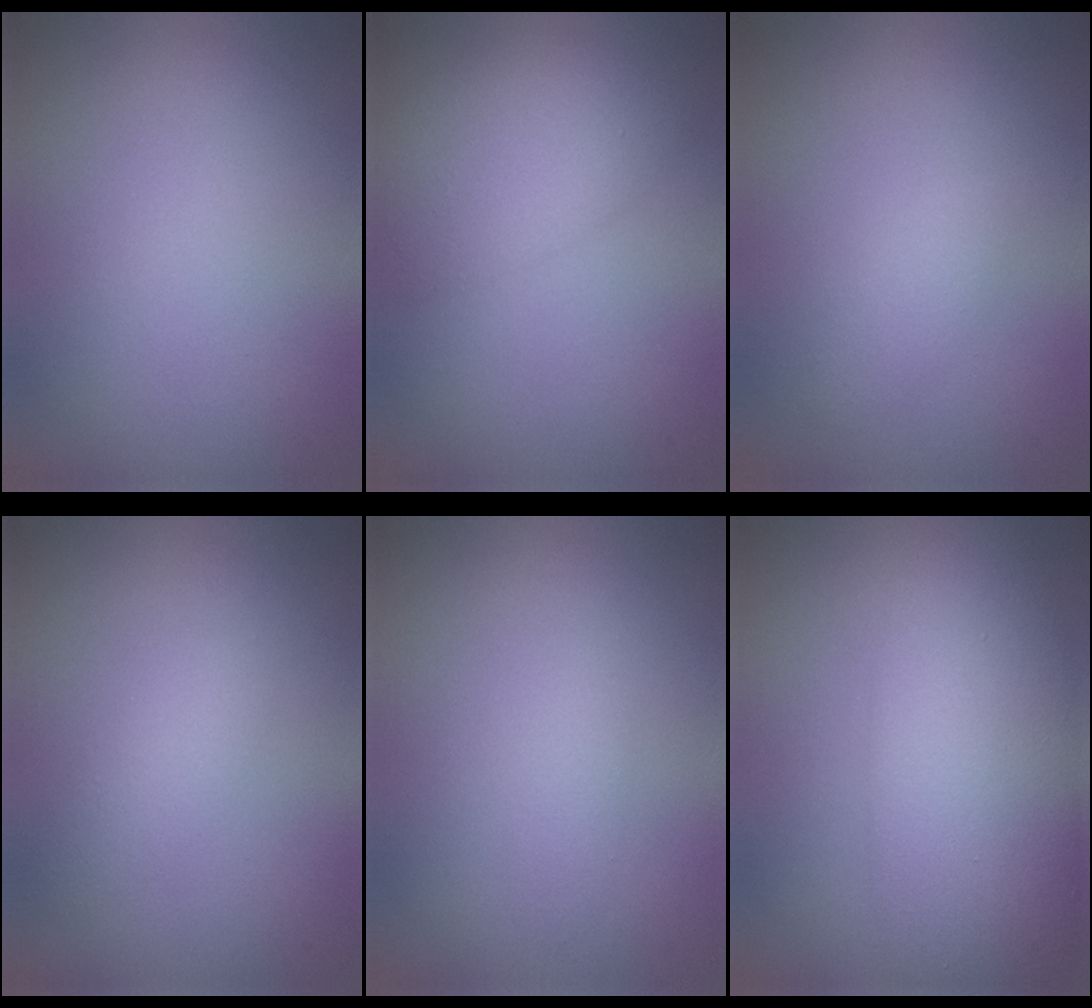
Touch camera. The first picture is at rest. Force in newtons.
{"total": 5.0, "press": 5.0, "slide": 0.3}
{"total": 1.3, "press": 1.3, "slide": 0.1}
{"total": 1.7, "press": 1.7, "slide": 0.0}
{"total": 0.9, "press": 0.9, "slide": 0.0}
{"total": 9.2, "press": 9.2, "slide": 0.2}